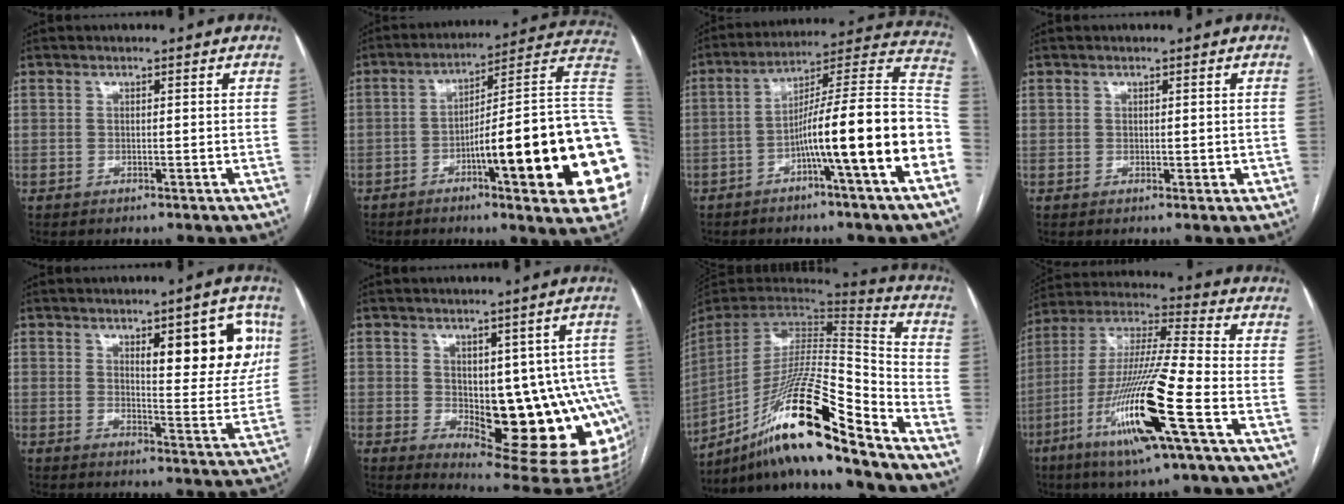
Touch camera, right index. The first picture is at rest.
{"total": 26.1, "force": [-5.0, 1.7, 25.6], "torque": [-0.244, 0.008, -0.076]}
{"total": 18.7, "force": [-5.8, -0.6, 17.7], "torque": [-0.220, 0.031, -0.092]}
{"total": 1.6, "force": [0.1, 1.2, 1.1], "torque": [-0.015, 0.005, 0.007]}
{"total": 11.6, "force": [4.7, 3.1, 10.2], "torque": [-0.125, 0.002, 0.065]}
{"total": 16.4, "force": [-2.4, 6.7, 14.8], "torque": [-0.127, 0.011, -0.007]}
{"total": 22.8, "force": [-16.1, 0.9, 16.2], "torque": [-0.301, -0.004, -0.289]}
{"total": 18.9, "force": [-7.6, 0.2, 17.3], "torque": [-0.363, -0.026, -0.147]}